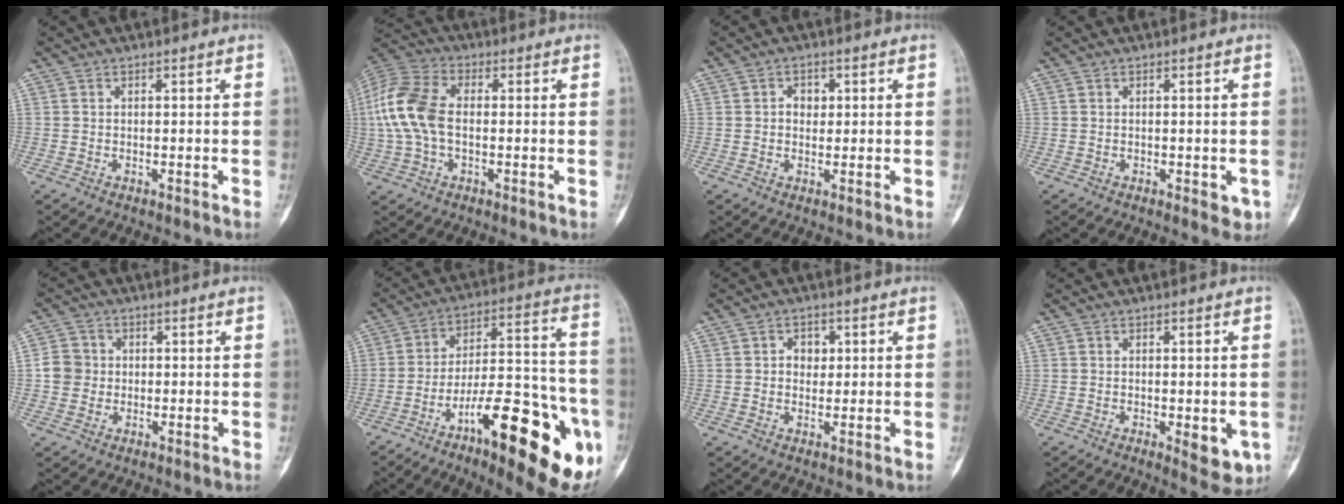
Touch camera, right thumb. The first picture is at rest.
{"total": 12.5, "force": [0.1, 7.6, 9.9], "torque": [-0.225, 0.028, -0.004]}
{"total": 2.7, "force": [0.5, 2.2, 1.5], "torque": [-0.008, 0.002, 0.006]}
{"total": 2.5, "force": [-0.7, 1.3, 2.0], "torque": [-0.014, -0.001, -0.003]}
{"total": 4.7, "force": [0.0, 4.5, 1.4], "torque": [-0.007, 0.007, -0.007]}
{"total": 26.6, "force": [-11.4, 7.9, 22.7], "torque": [-0.287, 0.054, -0.163]}
{"total": 3.3, "force": [0.8, 2.7, 1.8], "torque": [-0.006, 0.001, 0.009]}
{"total": 5.7, "force": [-1.3, 2.3, 5.0], "torque": [-0.051, -0.012, -0.008]}